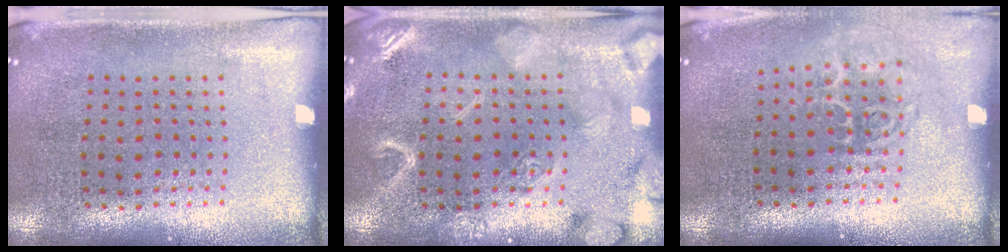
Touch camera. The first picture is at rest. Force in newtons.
{"total": 4.2, "press": 4.2, "slide": 0.6}
{"total": 1.8, "press": 1.2, "slide": 1.3}